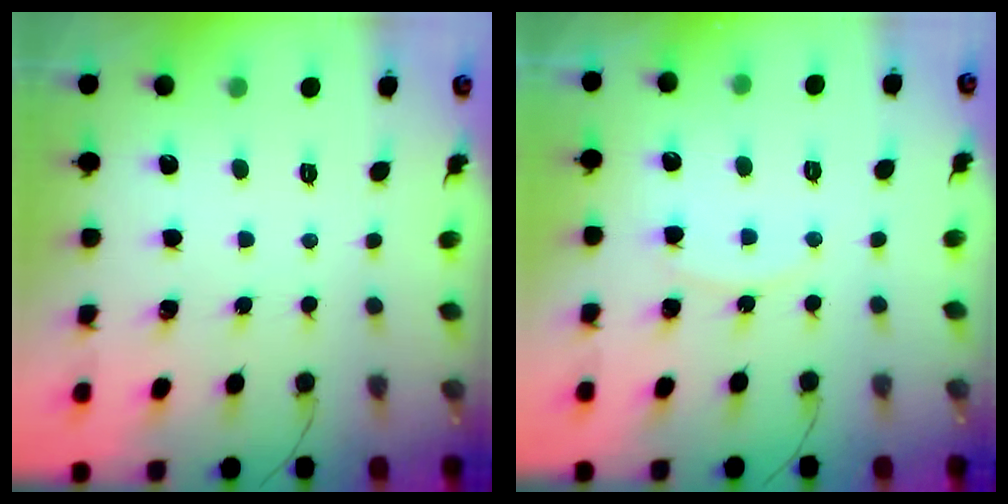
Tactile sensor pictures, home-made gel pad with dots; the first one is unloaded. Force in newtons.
{"total": 6.4, "press": 6.4, "slide": 0.7}